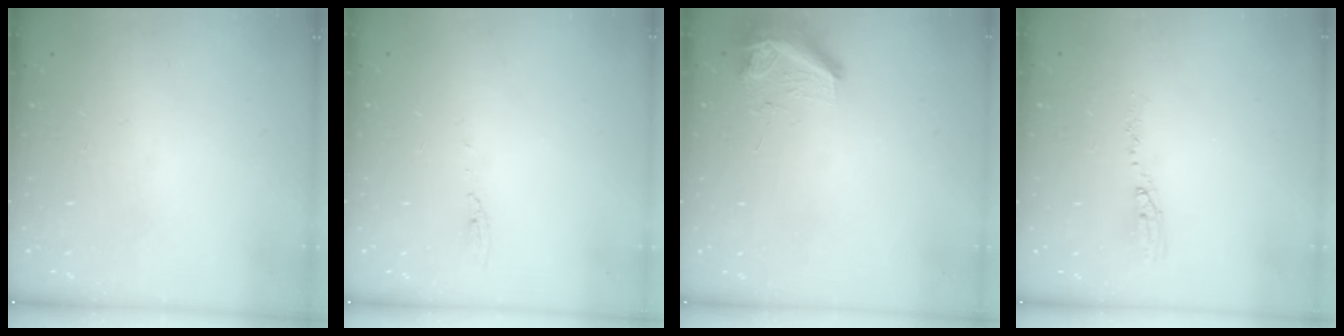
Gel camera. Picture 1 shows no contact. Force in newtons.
{"total": 3.5, "press": 3.5, "slide": 0.2}
{"total": 8.5, "press": 8.5, "slide": 0.5}
{"total": 5.6, "press": 5.6, "slide": 0.4}